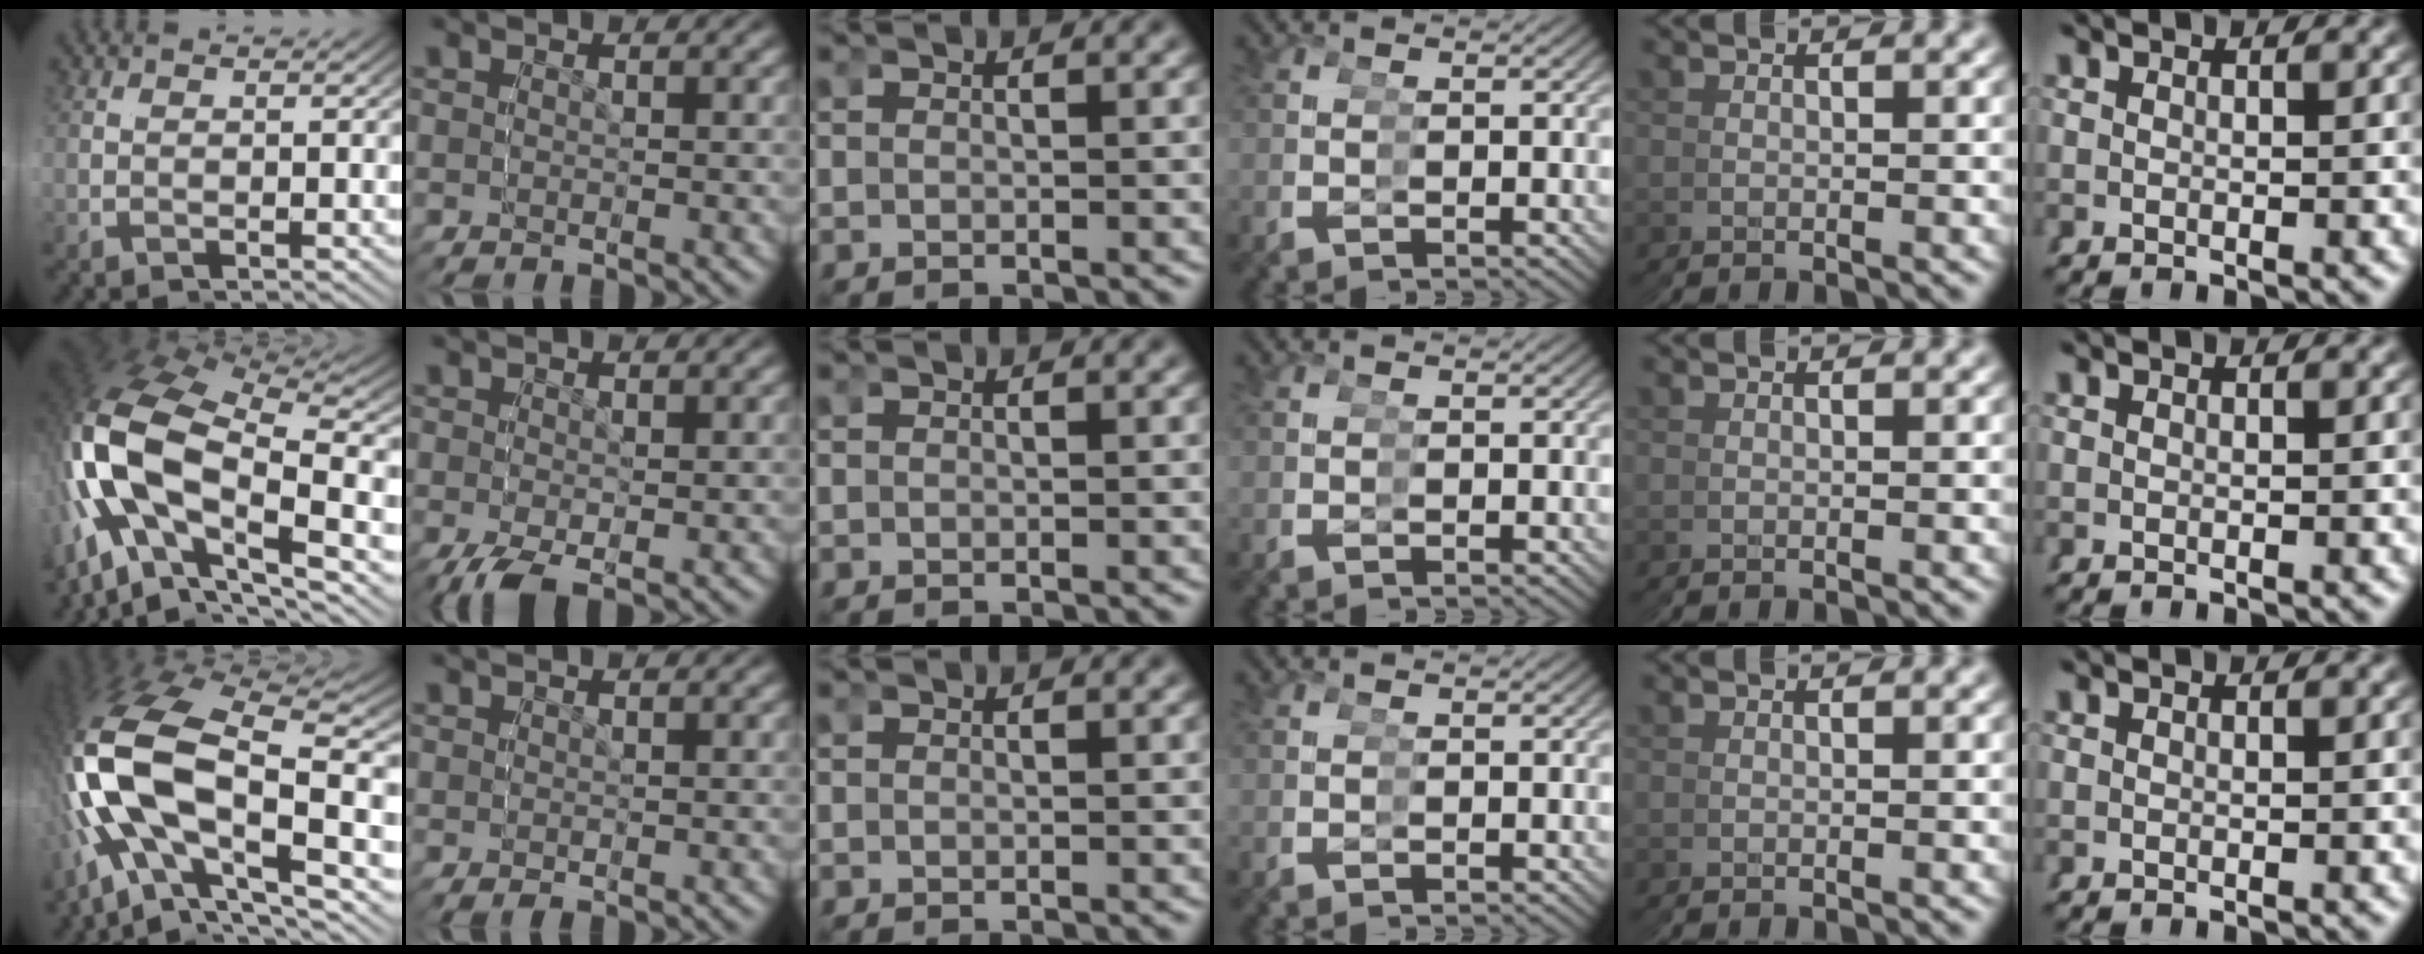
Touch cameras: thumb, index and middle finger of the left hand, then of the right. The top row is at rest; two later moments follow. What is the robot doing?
{"motion": "grasp_and_lifting", "object": "glasses"}